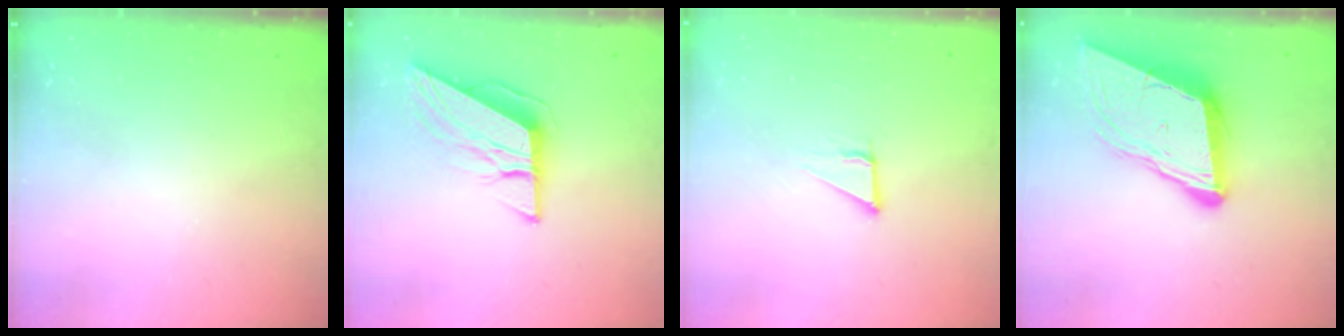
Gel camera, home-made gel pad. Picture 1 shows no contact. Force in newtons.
{"total": 9.4, "press": 9.4, "slide": 0.4}
{"total": 2.9, "press": 2.9, "slide": 0.1}
{"total": 12.0, "press": 11.5, "slide": 3.7}